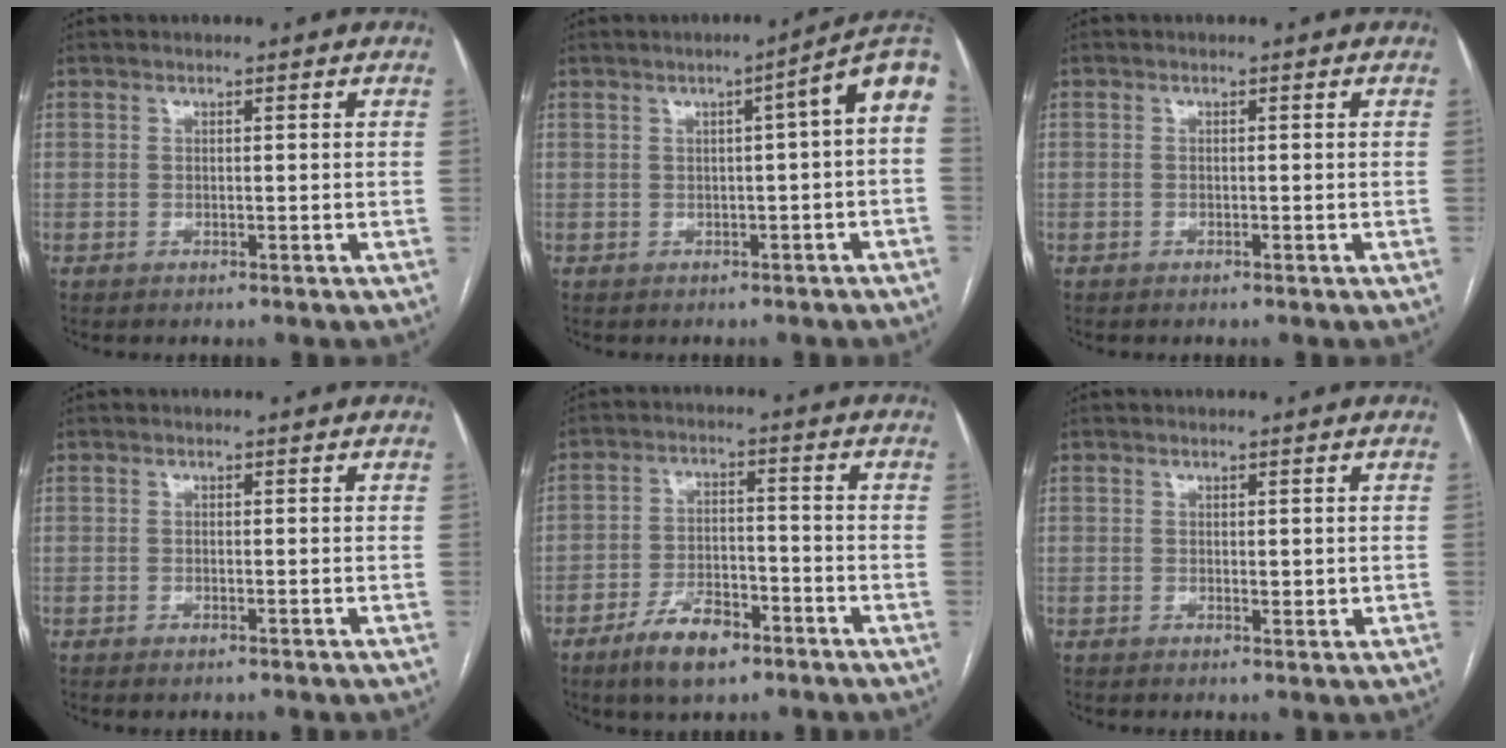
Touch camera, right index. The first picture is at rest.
{"total": 6.9, "force": [0.9, 0.3, 6.8], "torque": [-0.081, 0.023, 0.004]}
{"total": 0.0}
{"total": 0.8, "force": [-0.6, 0.2, 0.6], "torque": [-0.012, -0.002, -0.006]}
{"total": 8.1, "force": [-5.3, 3.2, 5.3], "torque": [-0.100, 0.002, -0.091]}
{"total": 1.2, "force": [0.0, 0.7, 1.0], "torque": [-0.012, -0.002, 0.002]}